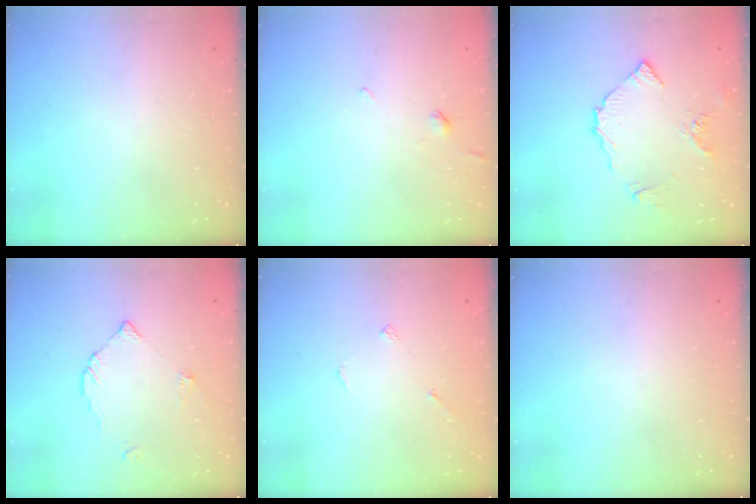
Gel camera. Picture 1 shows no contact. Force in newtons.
{"total": 1.8, "press": 1.7, "slide": 0.5}
{"total": 8.7, "press": 8.7, "slide": 1.1}
{"total": 3.4, "press": 3.4, "slide": 0.2}
{"total": 3.5, "press": 3.5, "slide": 0.3}
{"total": 0.0}